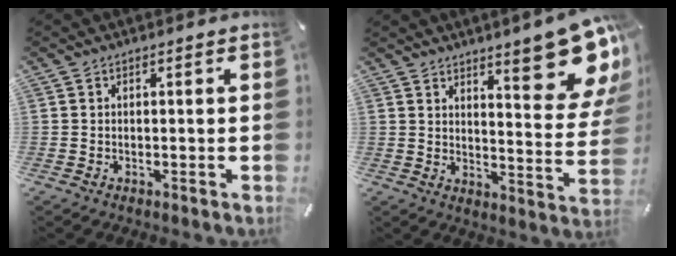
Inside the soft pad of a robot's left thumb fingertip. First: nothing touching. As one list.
[{"total": 16.8, "force": [10.8, 4.6, 12.0], "torque": [-0.154, -0.084, 0.175]}]